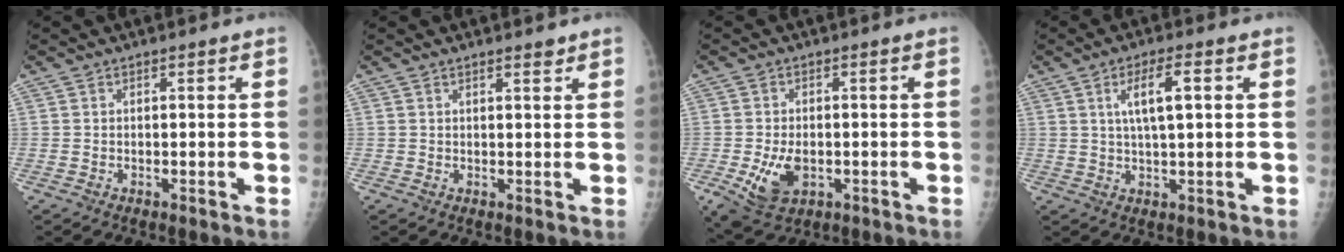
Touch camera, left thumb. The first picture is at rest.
{"total": 1.3, "force": [1.0, 0.3, 0.7], "torque": [-0.009, -0.007, 0.015]}
{"total": 7.3, "force": [-2.0, 4.7, 5.2], "torque": [-0.093, -0.001, -0.022]}
{"total": 6.1, "force": [1.9, 1.4, 5.7], "torque": [-0.102, 0.002, 0.035]}